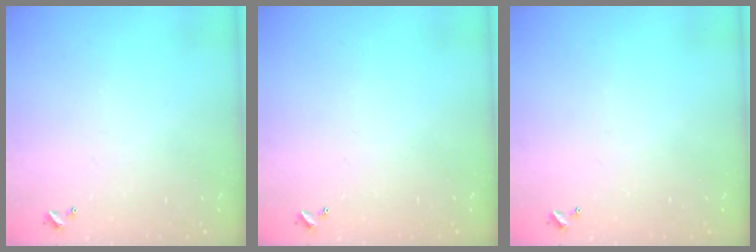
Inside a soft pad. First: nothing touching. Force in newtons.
{"total": 0.0}
{"total": 0.0}